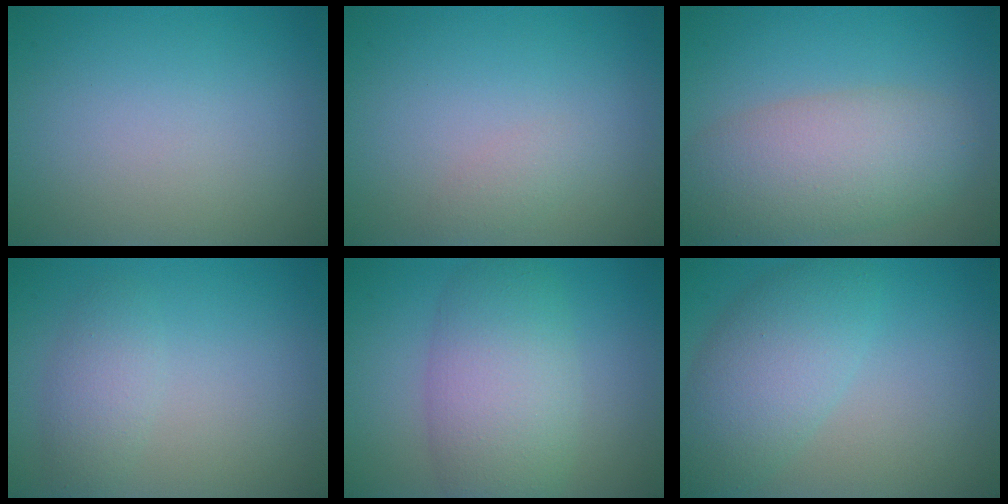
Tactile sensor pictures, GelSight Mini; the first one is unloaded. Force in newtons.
{"total": 1.1, "press": 1.1, "slide": 0.0}
{"total": 7.0, "press": 7.0, "slide": 0.3}
{"total": 2.2, "press": 2.2, "slide": 0.2}
{"total": 6.9, "press": 6.9, "slide": 0.5}
{"total": 5.5, "press": 5.5, "slide": 0.1}